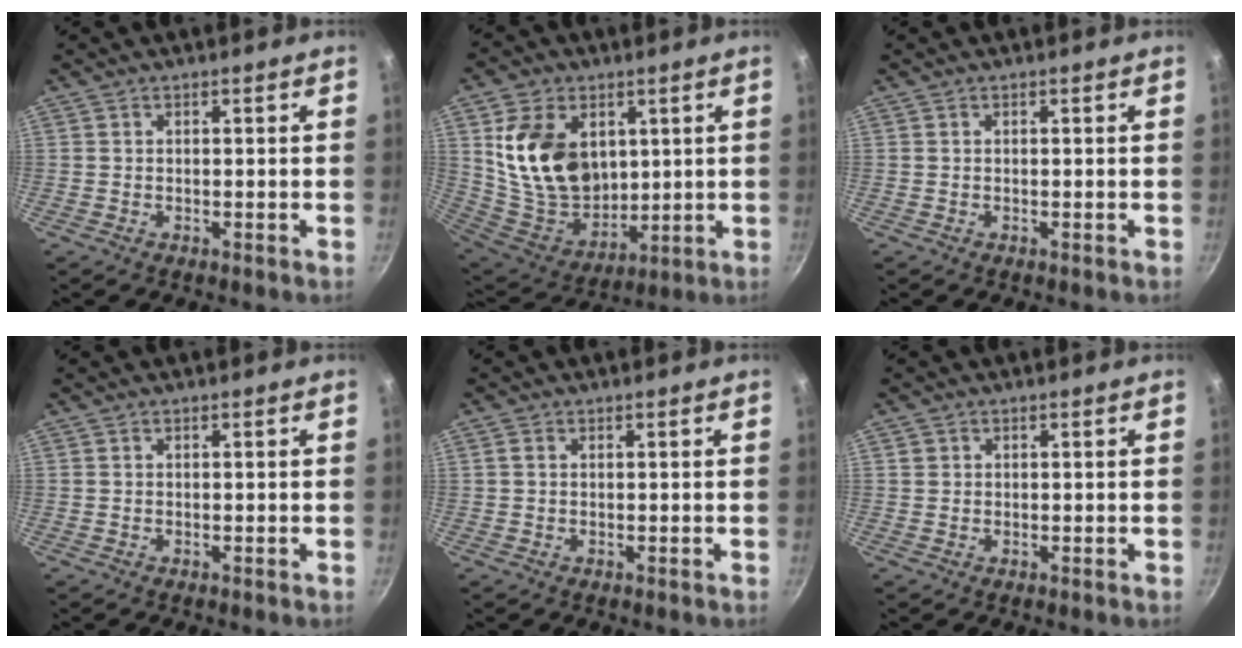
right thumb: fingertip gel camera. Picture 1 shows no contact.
{"total": 18.8, "force": [4.9, 13.4, 12.1], "torque": [-0.190, -0.036, 0.107]}
{"total": 0.0}
{"total": 0.0}
{"total": 1.1, "force": [0.4, 0.9, 0.6], "torque": [-0.011, 0.002, 0.004]}
{"total": 0.9, "force": [0.2, 0.9, 0.2], "torque": [0.001, 0.004, 0.003]}